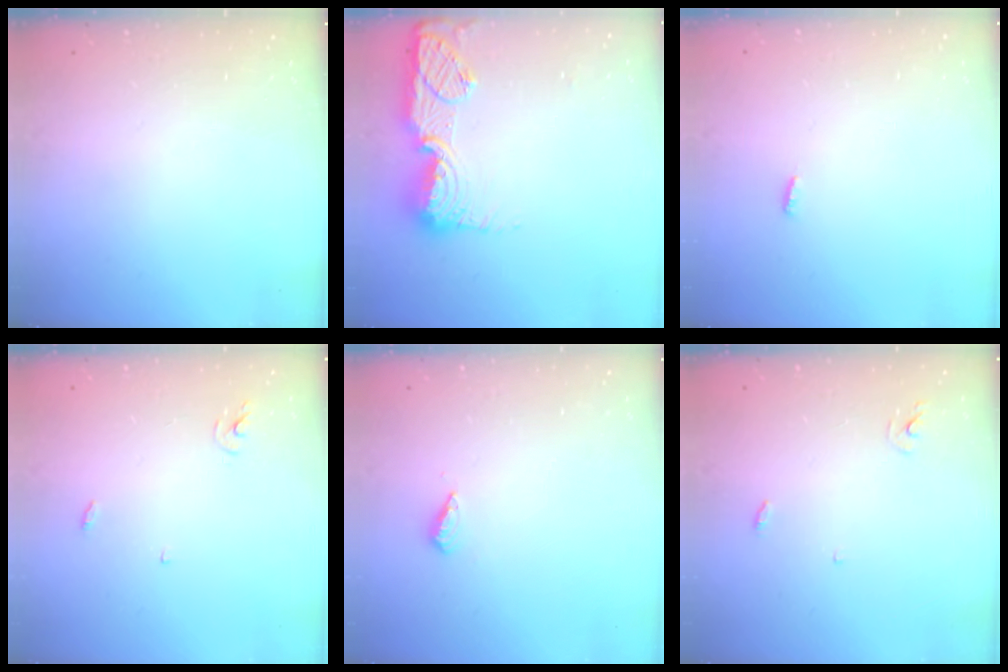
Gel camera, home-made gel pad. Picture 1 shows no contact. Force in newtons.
{"total": 15.4, "press": 15.4, "slide": 1.2}
{"total": 3.0, "press": 2.9, "slide": 0.8}
{"total": 3.0, "press": 3.0, "slide": 0.2}
{"total": 4.2, "press": 4.1, "slide": 1.0}
{"total": 2.9, "press": 2.9, "slide": 0.2}